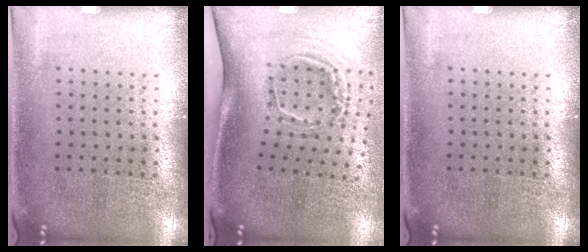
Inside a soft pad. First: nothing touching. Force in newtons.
{"total": 2.1, "press": 1.3, "slide": 1.6}
{"total": 0.0}